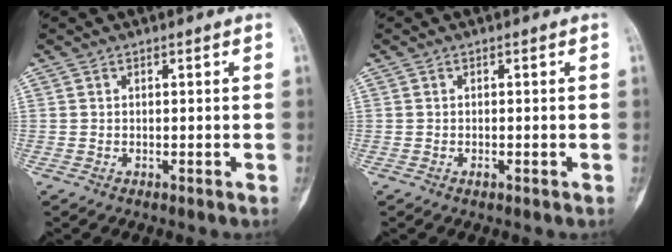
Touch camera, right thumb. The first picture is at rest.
{"total": 0.7, "force": [-0.3, 0.3, 0.6], "torque": [-0.013, 0.001, -0.004]}